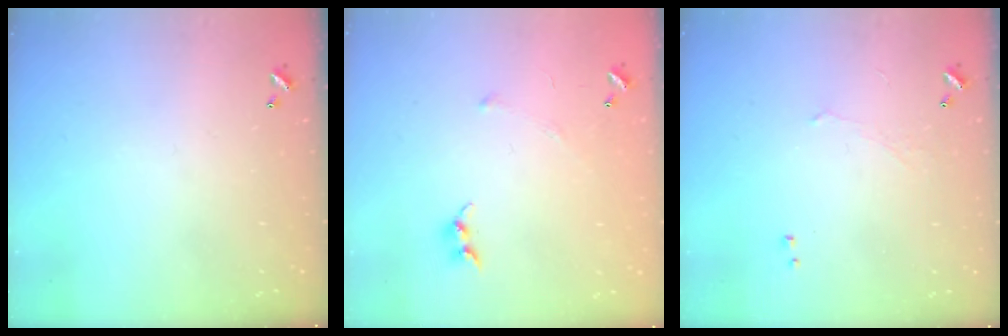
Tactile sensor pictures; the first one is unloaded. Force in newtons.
{"total": 5.3, "press": 5.3, "slide": 0.6}
{"total": 0.6, "press": 0.4, "slide": 0.5}